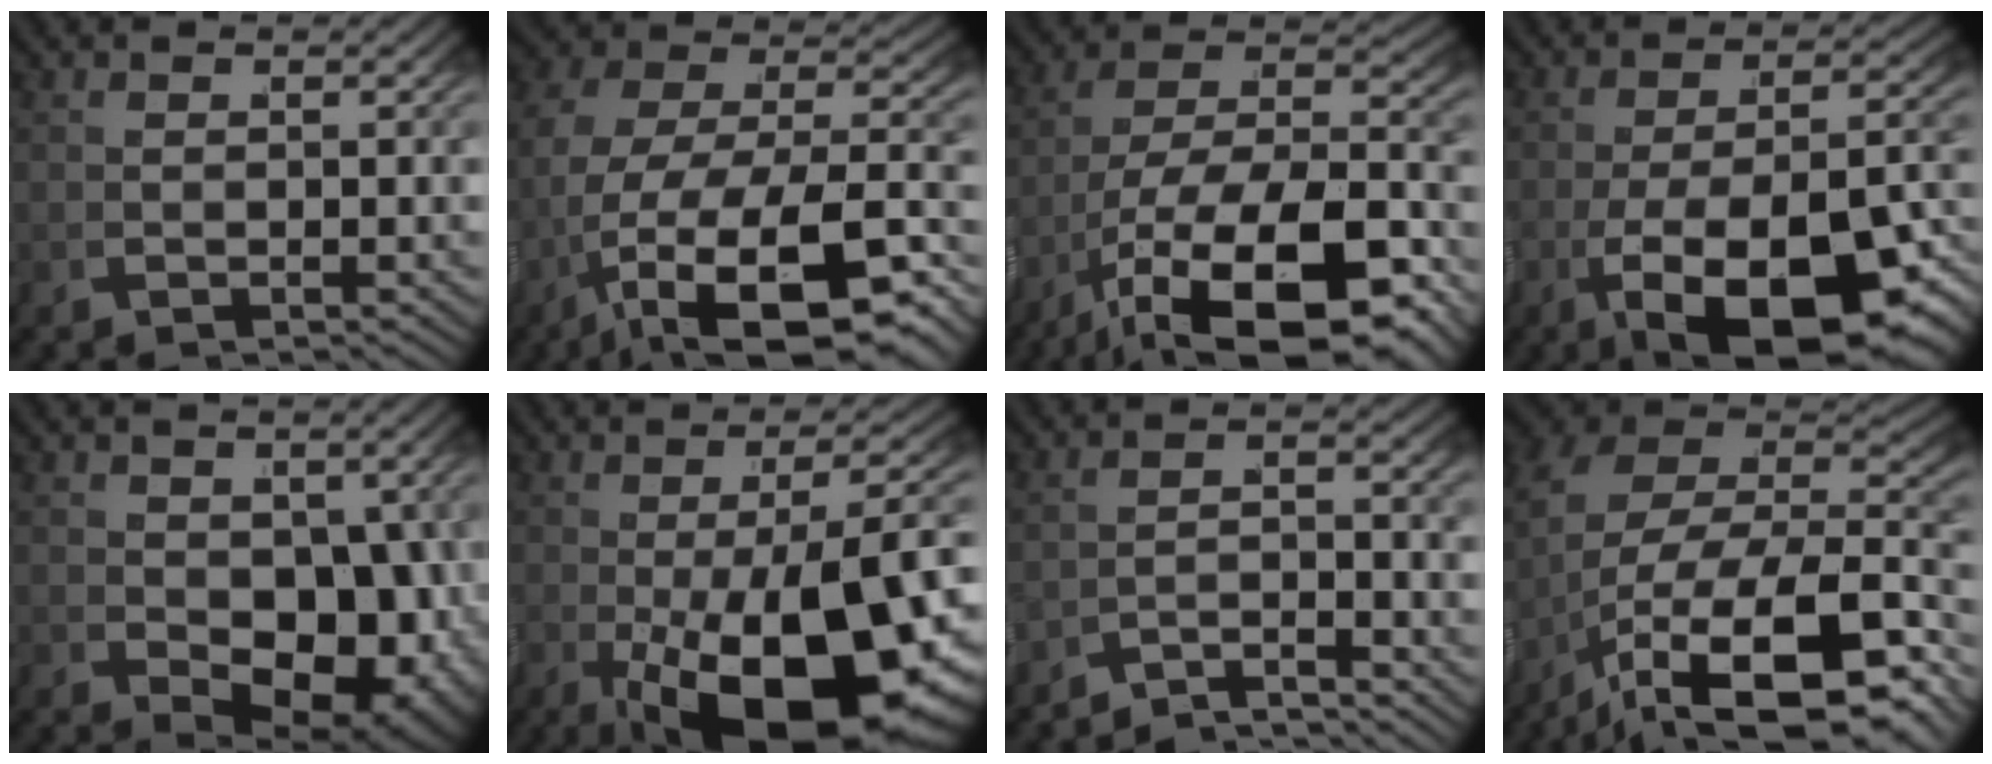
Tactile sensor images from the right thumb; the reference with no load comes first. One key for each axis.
{"total": 16.1, "fx": -3.8, "fy": 9.0, "fz": 12.8, "tx": -0.259, "ty": -0.095, "tz": 0.001}
{"total": 17.1, "fx": -3.6, "fy": 9.9, "fz": 13.5, "tx": -0.258, "ty": -0.085, "tz": 0.000}
{"total": 14.7, "fx": -4.8, "fy": 7.1, "fz": 11.9, "tx": -0.210, "ty": -0.064, "tz": -0.031}
{"total": 10.7, "fx": -0.8, "fy": 7.0, "fz": 8.1, "tx": -0.138, "ty": -0.063, "tz": 0.027}
{"total": 17.3, "fx": -5.3, "fy": 8.2, "fz": 14.3, "tx": -0.241, "ty": -0.063, "tz": -0.032}
{"total": 4.5, "fx": -3.6, "fy": 1.0, "fz": 2.4, "tx": -0.034, "ty": -0.016, "tz": -0.053}
{"total": 19.9, "fx": -1.2, "fy": 13.6, "fz": 14.4, "tx": -0.267, "ty": -0.059, "tz": 0.010}